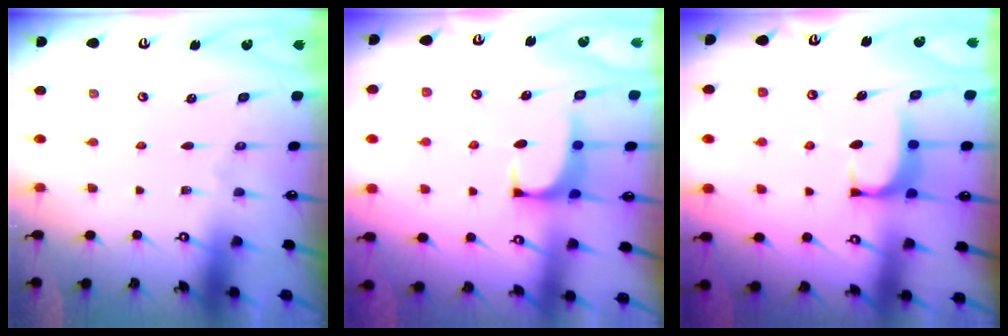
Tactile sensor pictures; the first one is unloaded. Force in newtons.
{"total": 0.8, "press": 0.6, "slide": 0.6}
{"total": 1.8, "press": 1.7, "slide": 0.6}